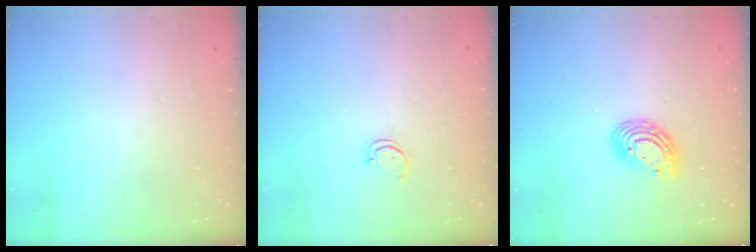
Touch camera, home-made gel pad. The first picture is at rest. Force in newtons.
{"total": 2.6, "press": 2.6, "slide": 0.2}
{"total": 9.5, "press": 9.4, "slide": 1.7}